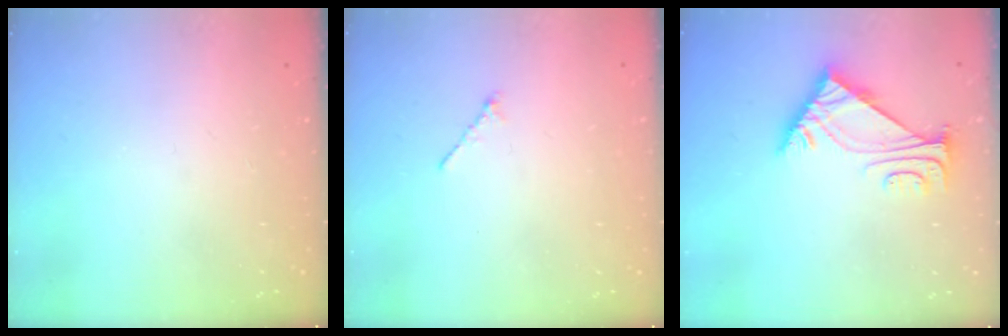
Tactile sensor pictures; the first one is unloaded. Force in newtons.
{"total": 0.8, "press": 0.7, "slide": 0.4}
{"total": 6.1, "press": 6.0, "slide": 1.1}